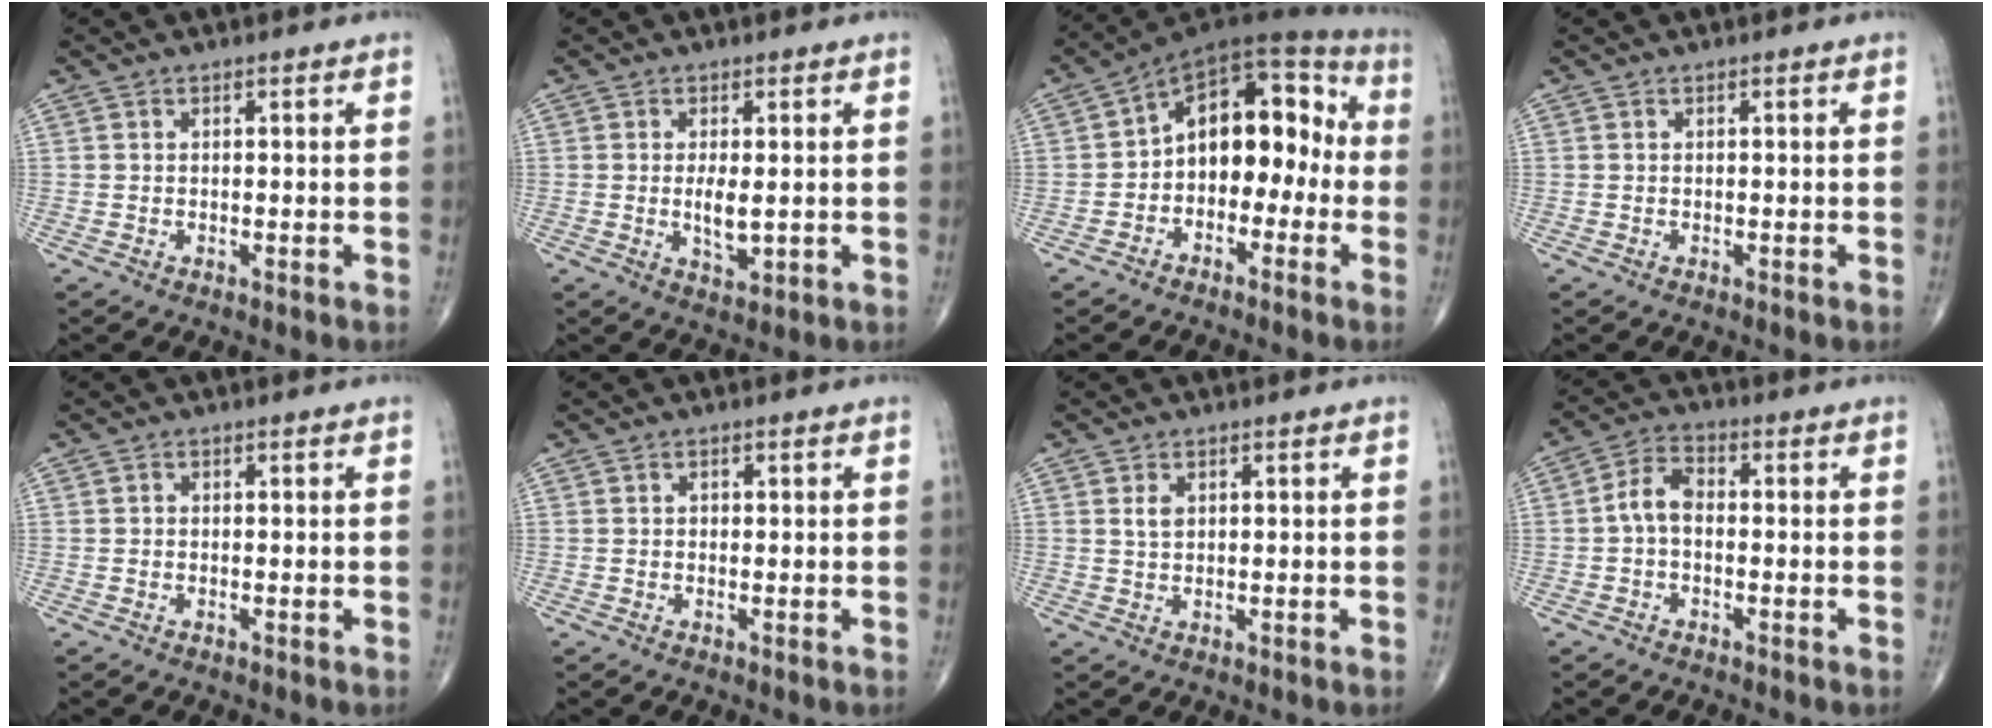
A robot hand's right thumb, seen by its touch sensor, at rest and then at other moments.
{"total": 4.0, "force": [0.0, 1.5, 3.7], "torque": [-0.066, -0.010, 0.004]}
{"total": 14.2, "force": [-1.5, 9.2, 10.7], "torque": [-0.109, 0.051, -0.040]}
{"total": 0.0}
{"total": 0.0}
{"total": 0.6, "force": [0.1, 0.5, 0.3], "torque": [0.001, 0.001, 0.000]}
{"total": 1.9, "force": [0.7, 1.2, 1.3], "torque": [-0.022, -0.001, 0.016]}
{"total": 5.3, "force": [-0.6, 3.2, 4.1], "torque": [-0.072, 0.019, -0.022]}